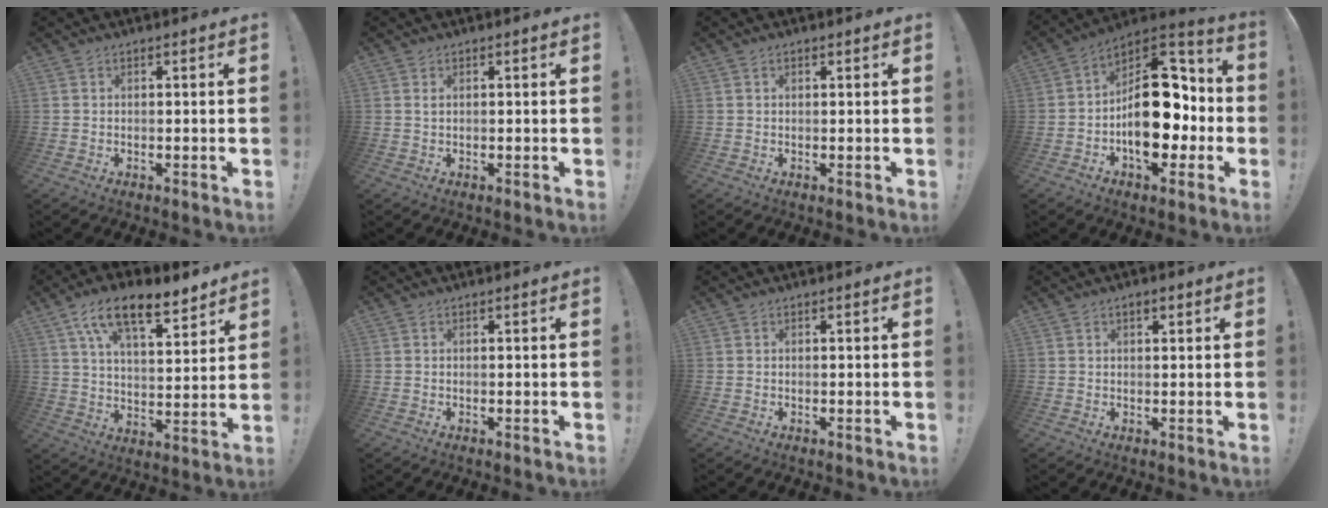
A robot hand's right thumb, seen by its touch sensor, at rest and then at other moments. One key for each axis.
{"total": 0.8, "fx": 0.6, "fy": 0.4, "fz": 0.4, "tx": -0.001, "ty": -0.001, "tz": 0.009}
{"total": 0.5, "fx": 0.4, "fy": 0.3, "fz": 0.2, "tx": 0.001, "ty": -0.002, "tz": 0.007}
{"total": 21.7, "fx": -2.7, "fy": 13.6, "fz": 16.7, "tx": -0.233, "ty": 0.022, "tz": -0.032}
{"total": 14.3, "fx": 9.9, "fy": 5.2, "fz": 9.0, "tx": -0.159, "ty": -0.053, "tz": 0.173}
{"total": 0.0}
{"total": 0.0}
{"total": 2.1, "fx": 1.2, "fy": 0.8, "fz": 1.4, "tx": -0.024, "ty": -0.001, "tz": 0.021}